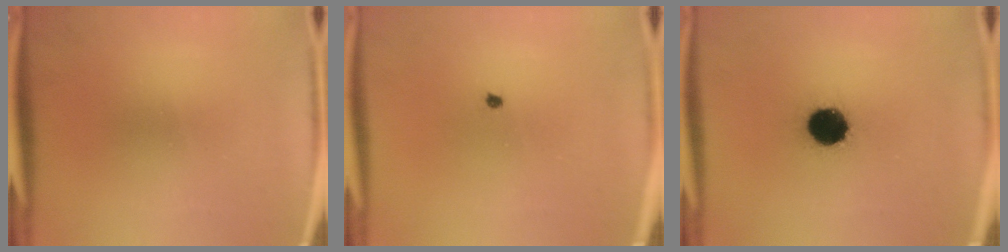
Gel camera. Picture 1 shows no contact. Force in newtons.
{"total": 0.5}
{"total": 12.5}